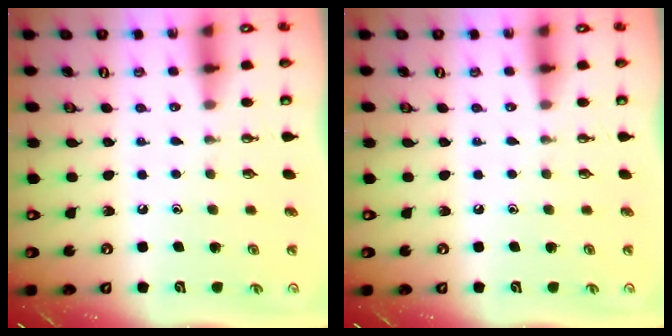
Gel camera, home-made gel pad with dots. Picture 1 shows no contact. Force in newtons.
{"total": 0.0}